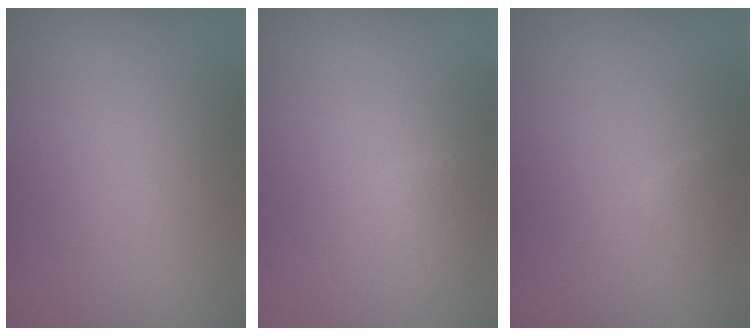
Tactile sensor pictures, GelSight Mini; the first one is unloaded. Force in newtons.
{"total": 1.2, "press": 1.2, "slide": 0.0}
{"total": 0.7, "press": 0.7, "slide": 0.0}